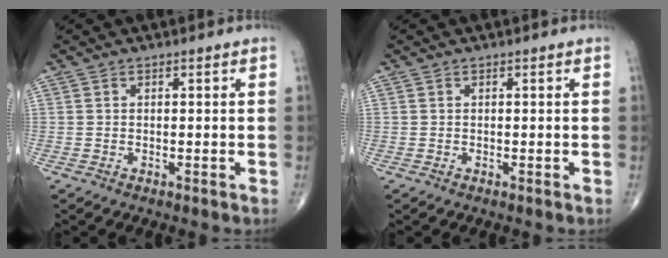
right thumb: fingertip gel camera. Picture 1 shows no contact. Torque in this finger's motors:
{"motor_torque": [0.00, 0.00, 0.11, 0.11, 0.02]}